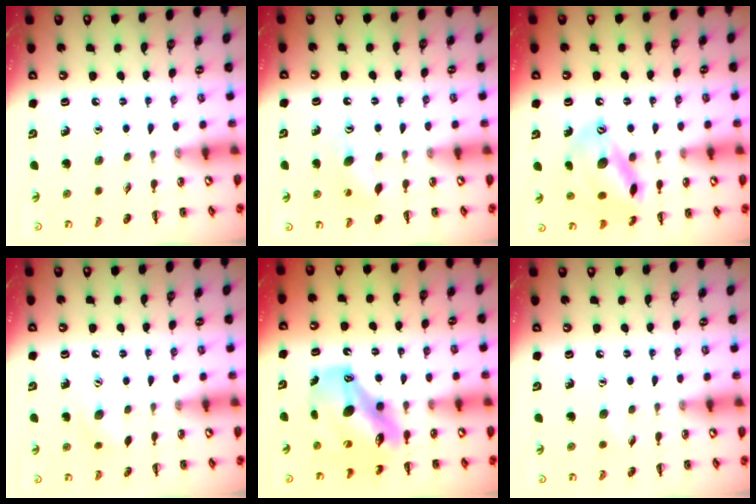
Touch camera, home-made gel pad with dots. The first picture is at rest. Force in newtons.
{"total": 7.4, "press": 7.3, "slide": 1.4}
{"total": 14.3, "press": 14.3, "slide": 1.0}
{"total": 6.5, "press": 6.3, "slide": 1.6}
{"total": 13.5, "press": 13.1, "slide": 3.5}
{"total": 3.6, "press": 3.5, "slide": 1.0}